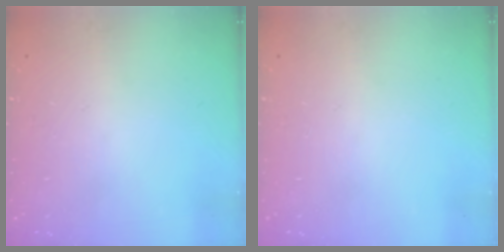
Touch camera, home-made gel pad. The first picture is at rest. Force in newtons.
{"total": 0.0}